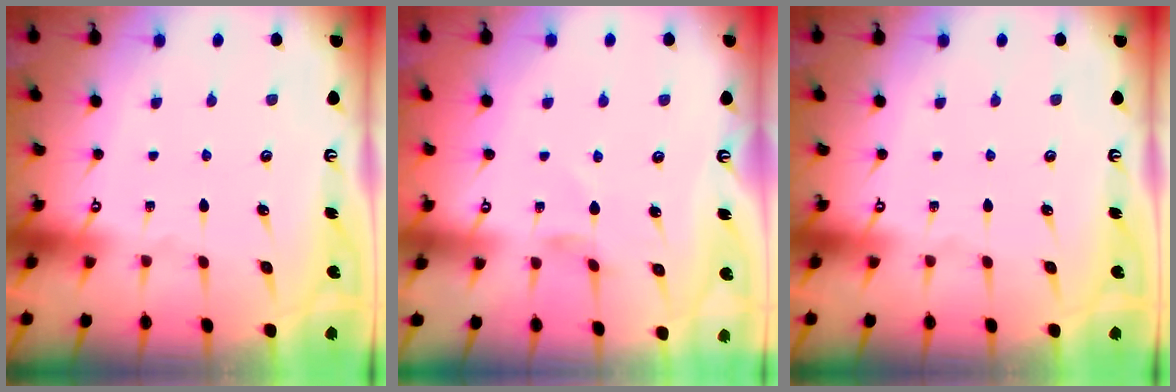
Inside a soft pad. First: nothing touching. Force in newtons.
{"total": 1.8, "press": 1.7, "slide": 0.3}
{"total": 0.0}